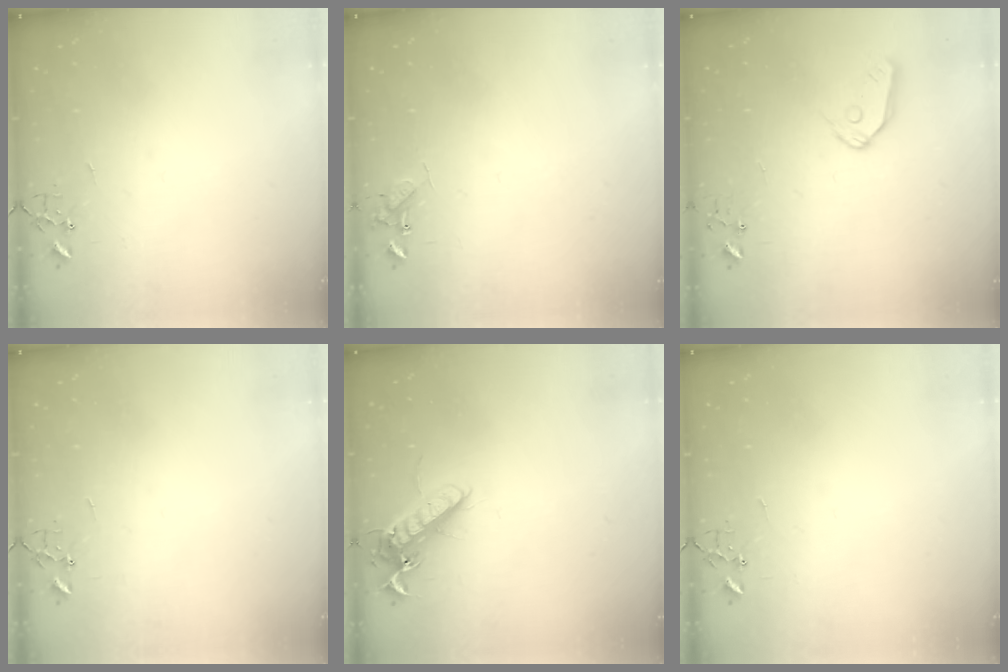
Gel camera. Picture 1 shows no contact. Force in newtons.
{"total": 8.6, "press": 8.6, "slide": 0.7}
{"total": 8.9, "press": 8.9, "slide": 1.0}
{"total": 0.0}
{"total": 13.5, "press": 13.5, "slide": 1.2}
{"total": 0.0}